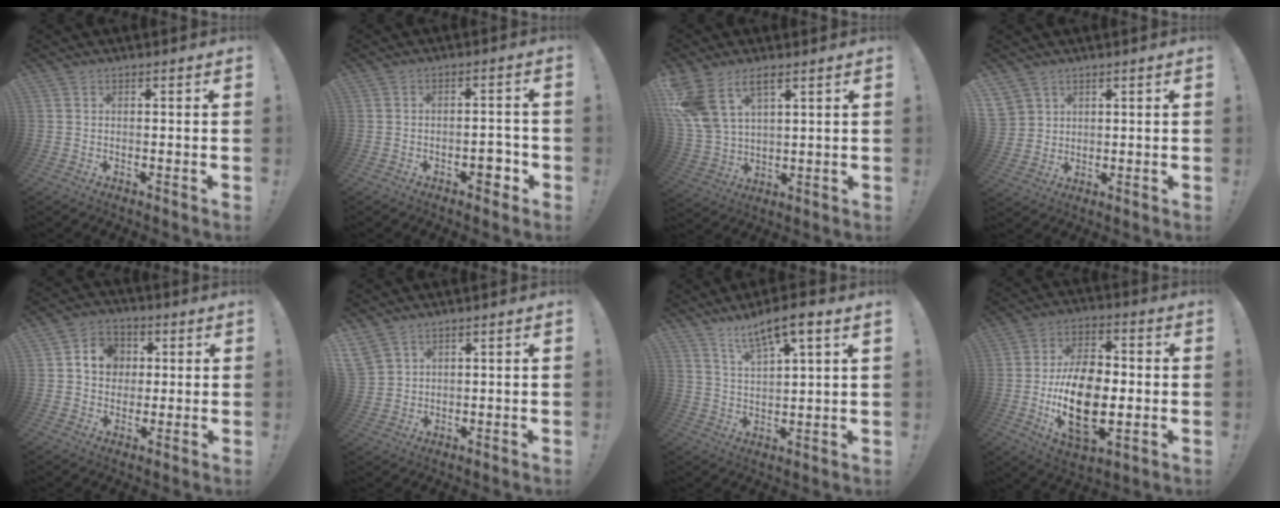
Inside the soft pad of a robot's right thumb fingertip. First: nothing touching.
{"total": 4.9, "force": [-2.3, 2.8, 3.4], "torque": [-0.023, 0.005, -0.040]}
{"total": 11.1, "force": [6.7, 5.7, 6.7], "torque": [-0.143, -0.030, 0.129]}
{"total": 4.8, "force": [3.0, 3.7, 0.5], "torque": [-0.003, -0.021, 0.059]}
{"total": 9.9, "force": [2.1, 8.9, 4.0], "torque": [-0.053, 0.002, 0.046]}
{"total": 5.1, "force": [3.9, 3.0, 1.4], "torque": [-0.023, -0.019, 0.078]}
{"total": 8.8, "force": [6.6, 1.4, 5.8], "torque": [-0.097, -0.035, 0.112]}
{"total": 20.2, "force": [-3.3, 11.8, 16.1], "torque": [-0.283, 0.002, -0.057]}